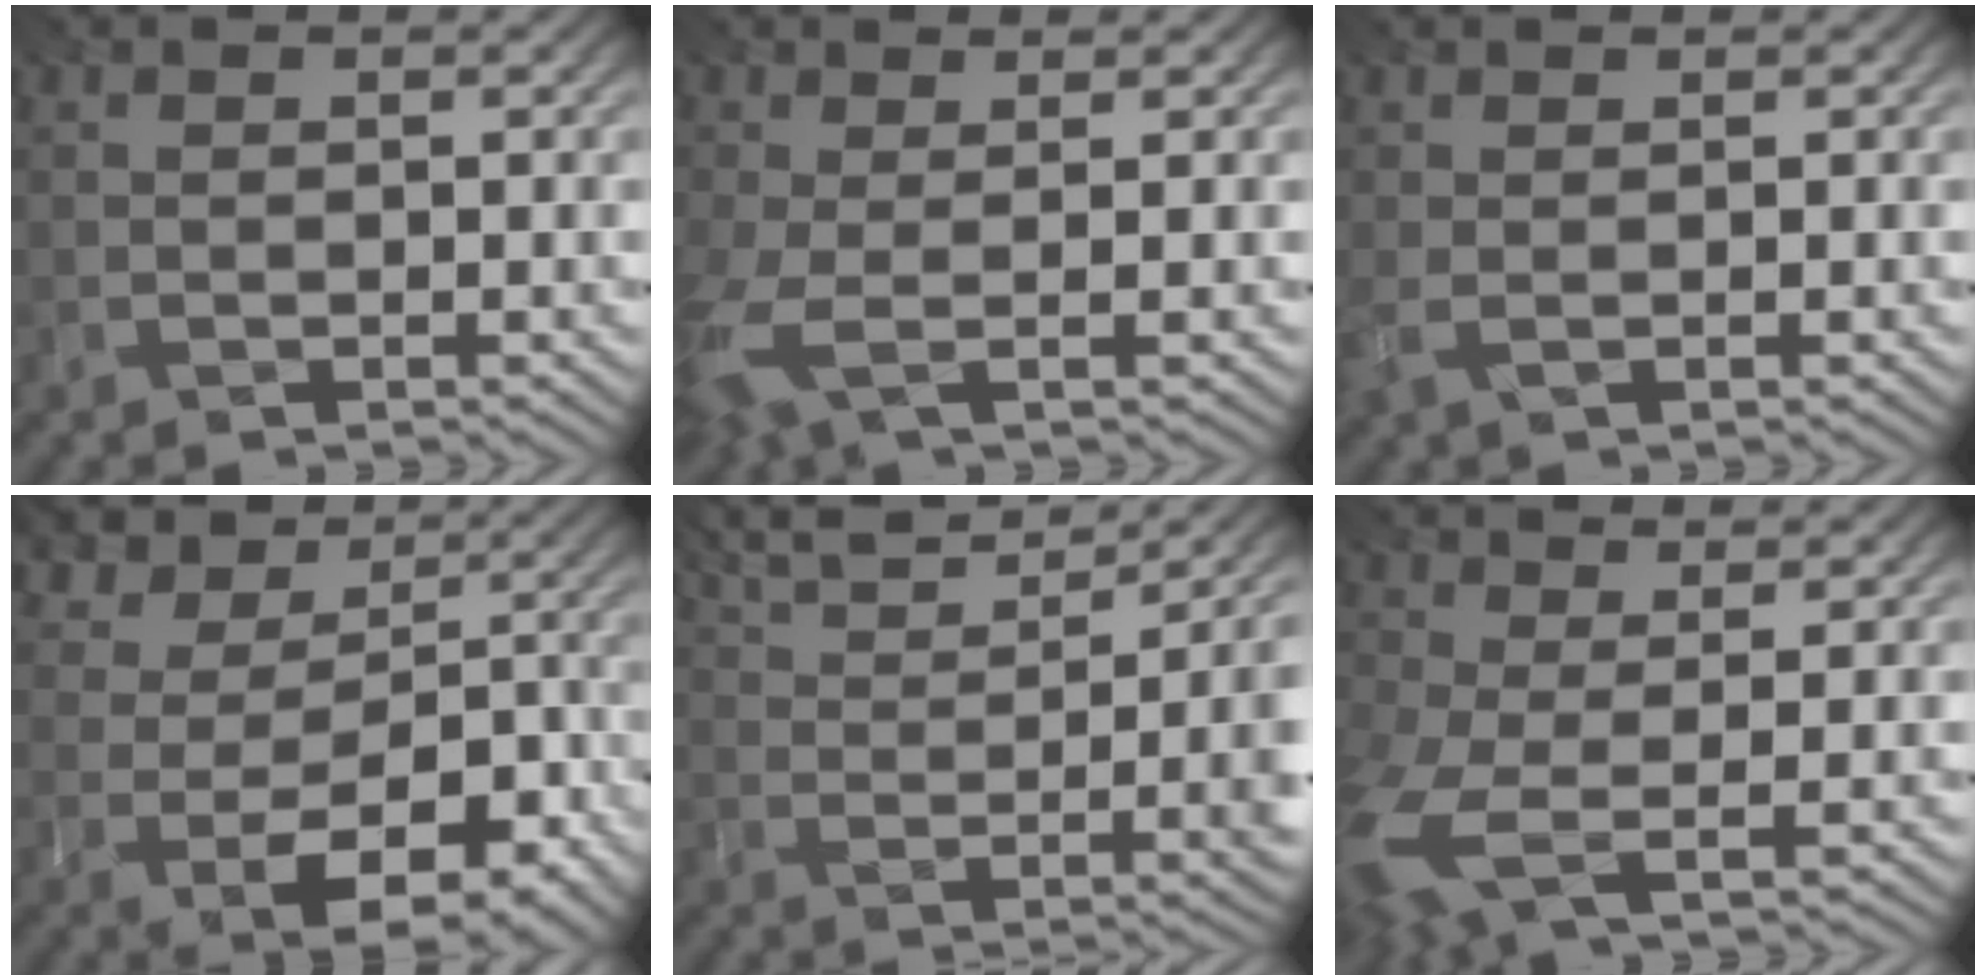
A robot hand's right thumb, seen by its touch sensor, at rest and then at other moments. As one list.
[{"total": 4.5, "force": [-0.4, 2.0, 4.1], "torque": [-0.108, -0.003, -0.016]}, {"total": 1.7, "force": [0.4, 0.8, 1.5], "torque": [-0.043, 0.010, 0.009]}, {"total": 10.4, "force": [-1.4, 7.9, 6.6], "torque": [-0.089, -0.016, -0.015]}, {"total": 9.1, "force": [5.6, 2.3, 6.8], "torque": [-0.119, 0.026, 0.107]}, {"total": 7.2, "force": [-1.9, 3.7, 5.9], "torque": [-0.163, -0.022, -0.047]}]